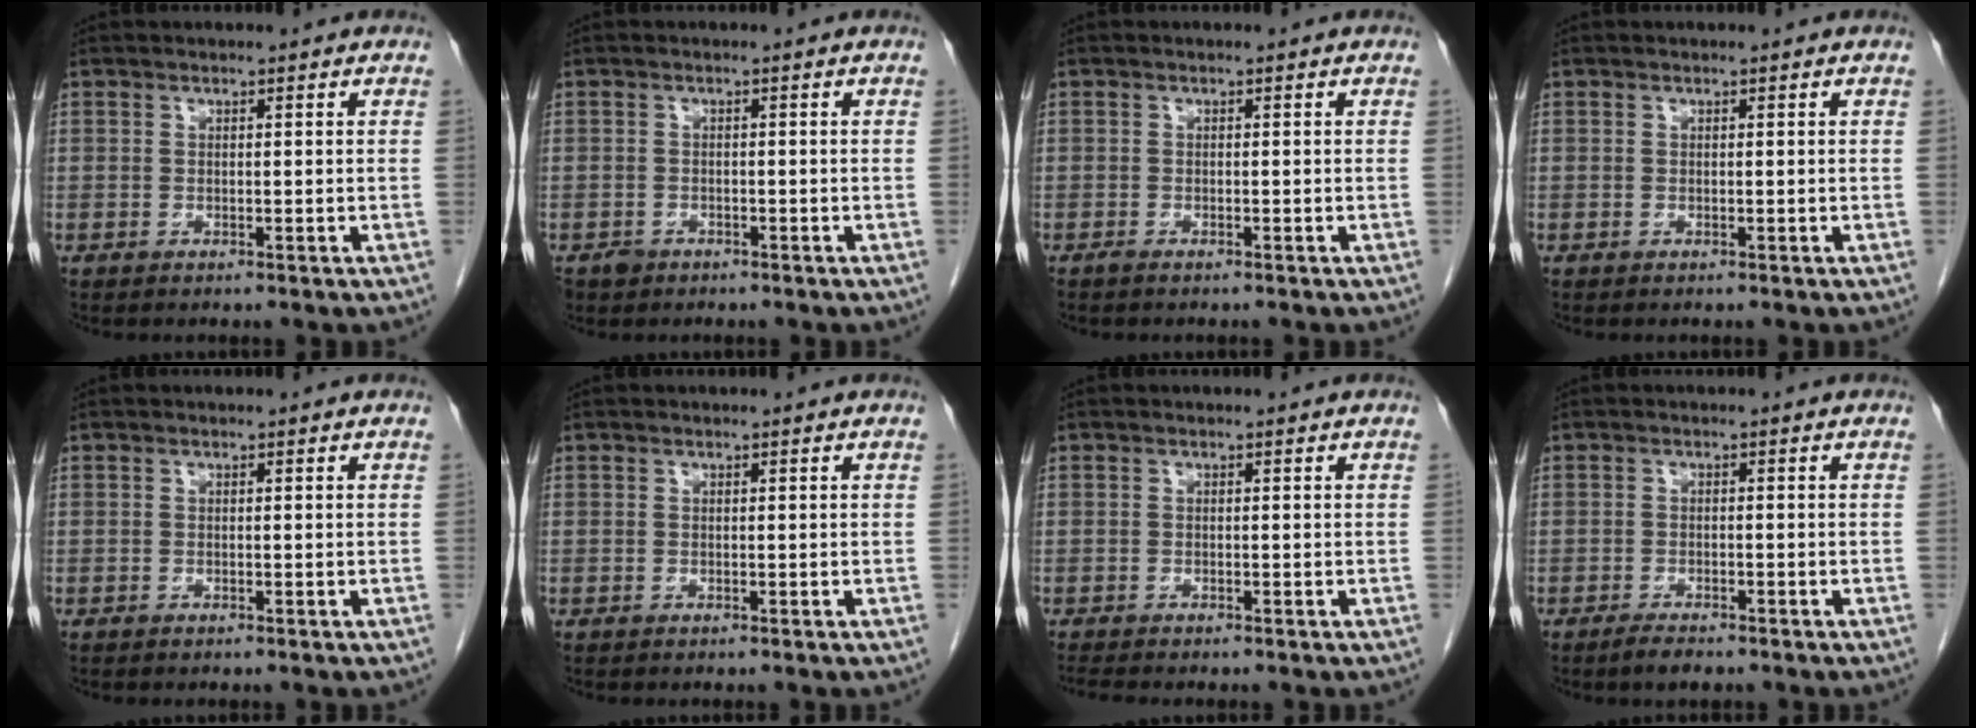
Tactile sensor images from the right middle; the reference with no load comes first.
{"total": 1.5, "force": [-1.0, 1.1, 0.1], "torque": [-0.006, 0.004, -0.014]}
{"total": 0.8, "force": [-0.7, 0.1, 0.4], "torque": [-0.014, -0.002, -0.011]}
{"total": 0.0}
{"total": 0.0}
{"total": 0.0}
{"total": 1.6, "force": [-1.5, -0.1, 0.6], "torque": [-0.017, -0.006, -0.026]}
{"total": 2.4, "force": [-1.9, 0.5, 1.3], "torque": [-0.029, -0.005, -0.030]}